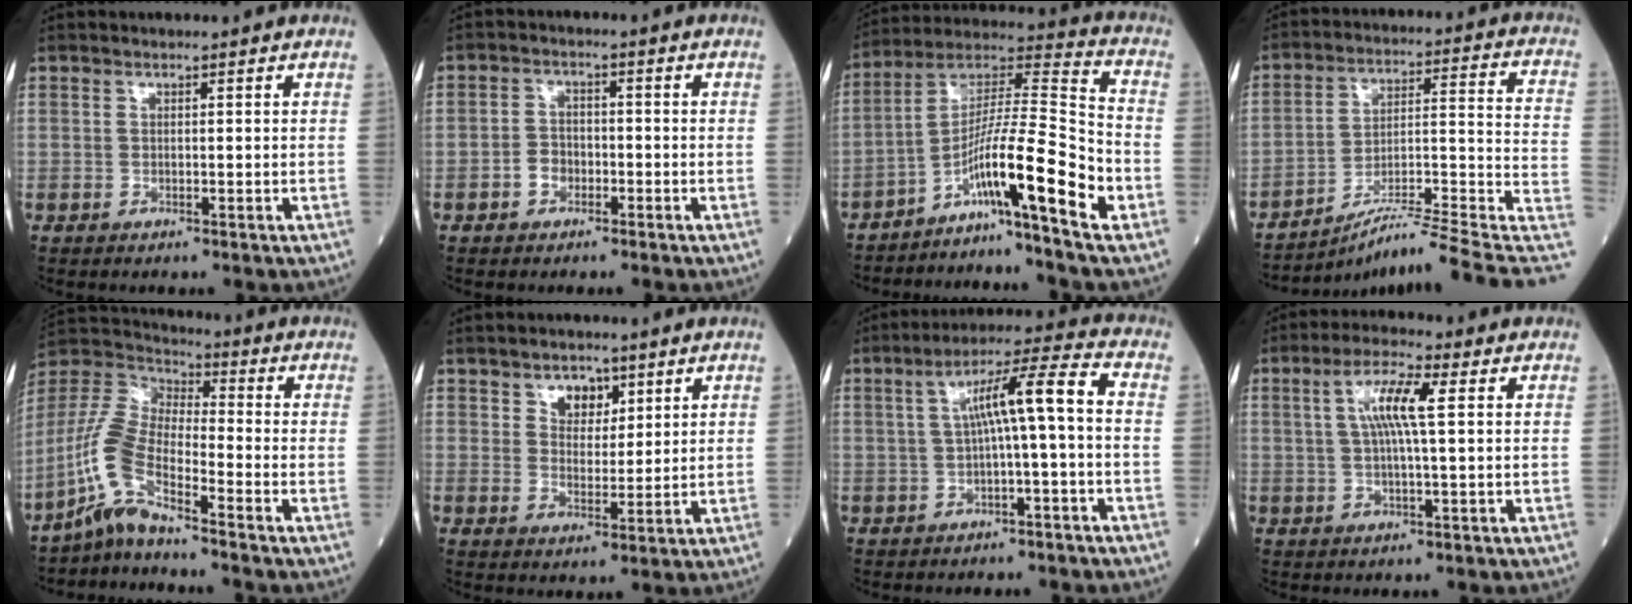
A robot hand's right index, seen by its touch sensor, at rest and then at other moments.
{"total": 2.9, "force": [-1.4, 2.1, 1.4], "torque": [-0.024, 0.008, -0.025]}
{"total": 13.3, "force": [-6.5, -1.1, 11.6], "torque": [-0.206, 0.014, -0.119]}
{"total": 18.0, "force": [-13.9, -1.6, 11.2], "torque": [-0.129, 0.043, -0.212]}
{"total": 9.2, "force": [-6.1, 1.7, 6.6], "torque": [-0.166, 0.000, -0.133]}
{"total": 4.4, "force": [2.7, 2.8, 2.0], "torque": [-0.030, 0.004, 0.050]}
{"total": 8.6, "force": [0.0, 0.1, 8.6], "torque": [-0.138, 0.033, 0.003]}
{"total": 6.7, "force": [1.6, 0.4, 6.5], "torque": [-0.127, 0.010, 0.031]}